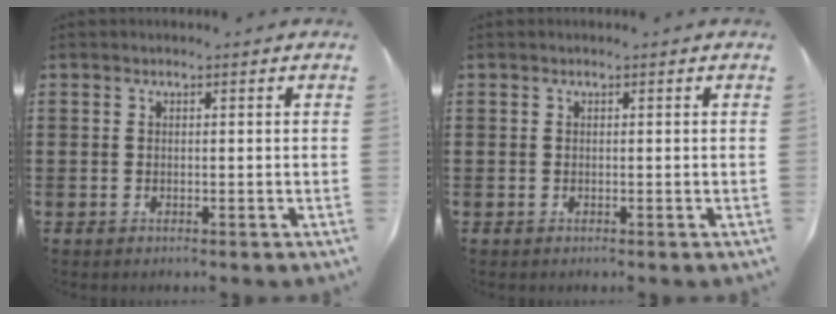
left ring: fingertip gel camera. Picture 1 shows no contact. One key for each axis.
{"total": 0.0}